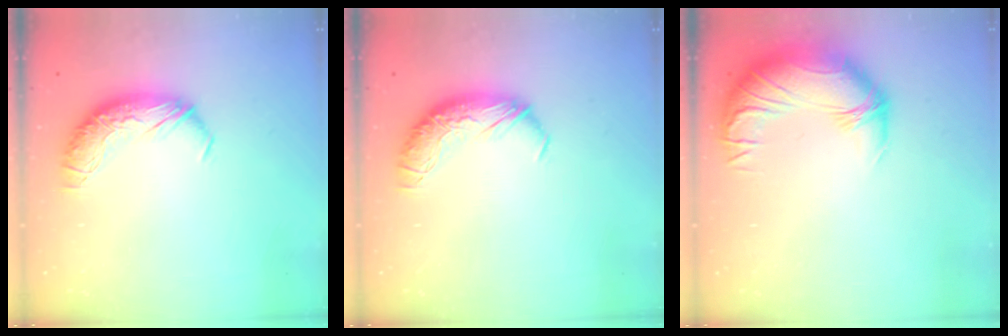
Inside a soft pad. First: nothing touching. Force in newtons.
{"total": 0.0}
{"total": 2.8, "press": 0.1, "slide": 2.8}